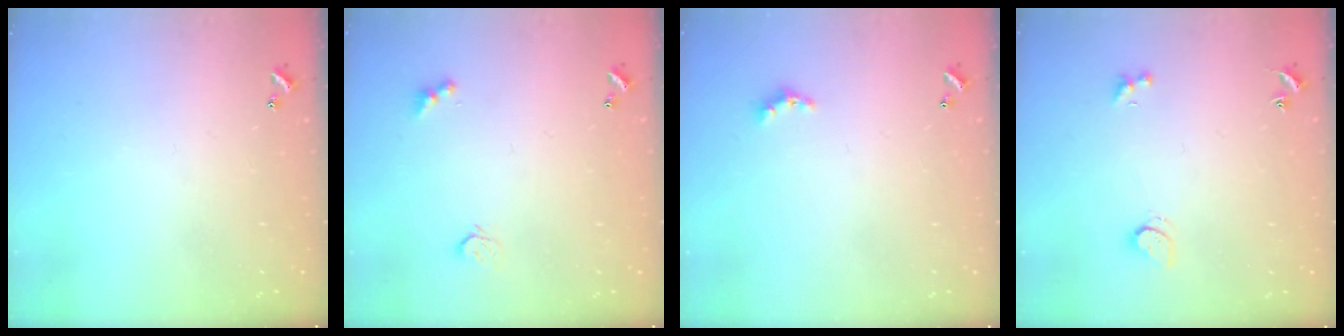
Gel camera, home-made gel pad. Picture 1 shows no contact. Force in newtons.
{"total": 3.2, "press": 3.2, "slide": 0.3}
{"total": 2.8, "press": 2.7, "slide": 0.6}
{"total": 1.8, "press": 1.7, "slide": 0.5}